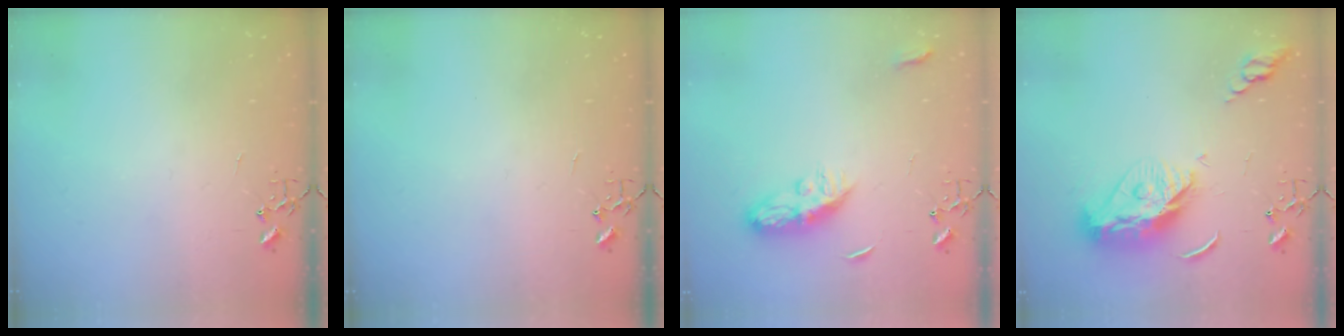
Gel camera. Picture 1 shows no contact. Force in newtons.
{"total": 0.0}
{"total": 8.2, "press": 8.1, "slide": 0.6}
{"total": 13.4, "press": 13.4, "slide": 1.2}